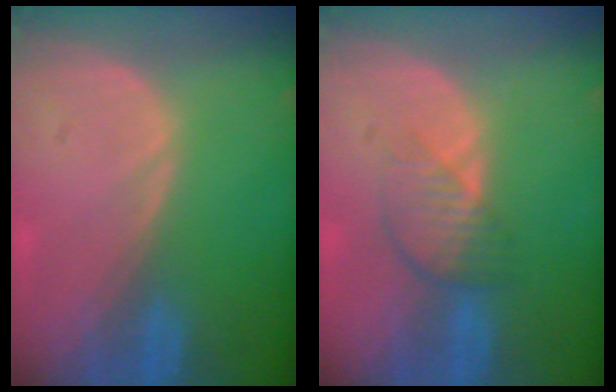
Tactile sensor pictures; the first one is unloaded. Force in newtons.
{"total": 3.9, "press": 3.6, "slide": 1.4}